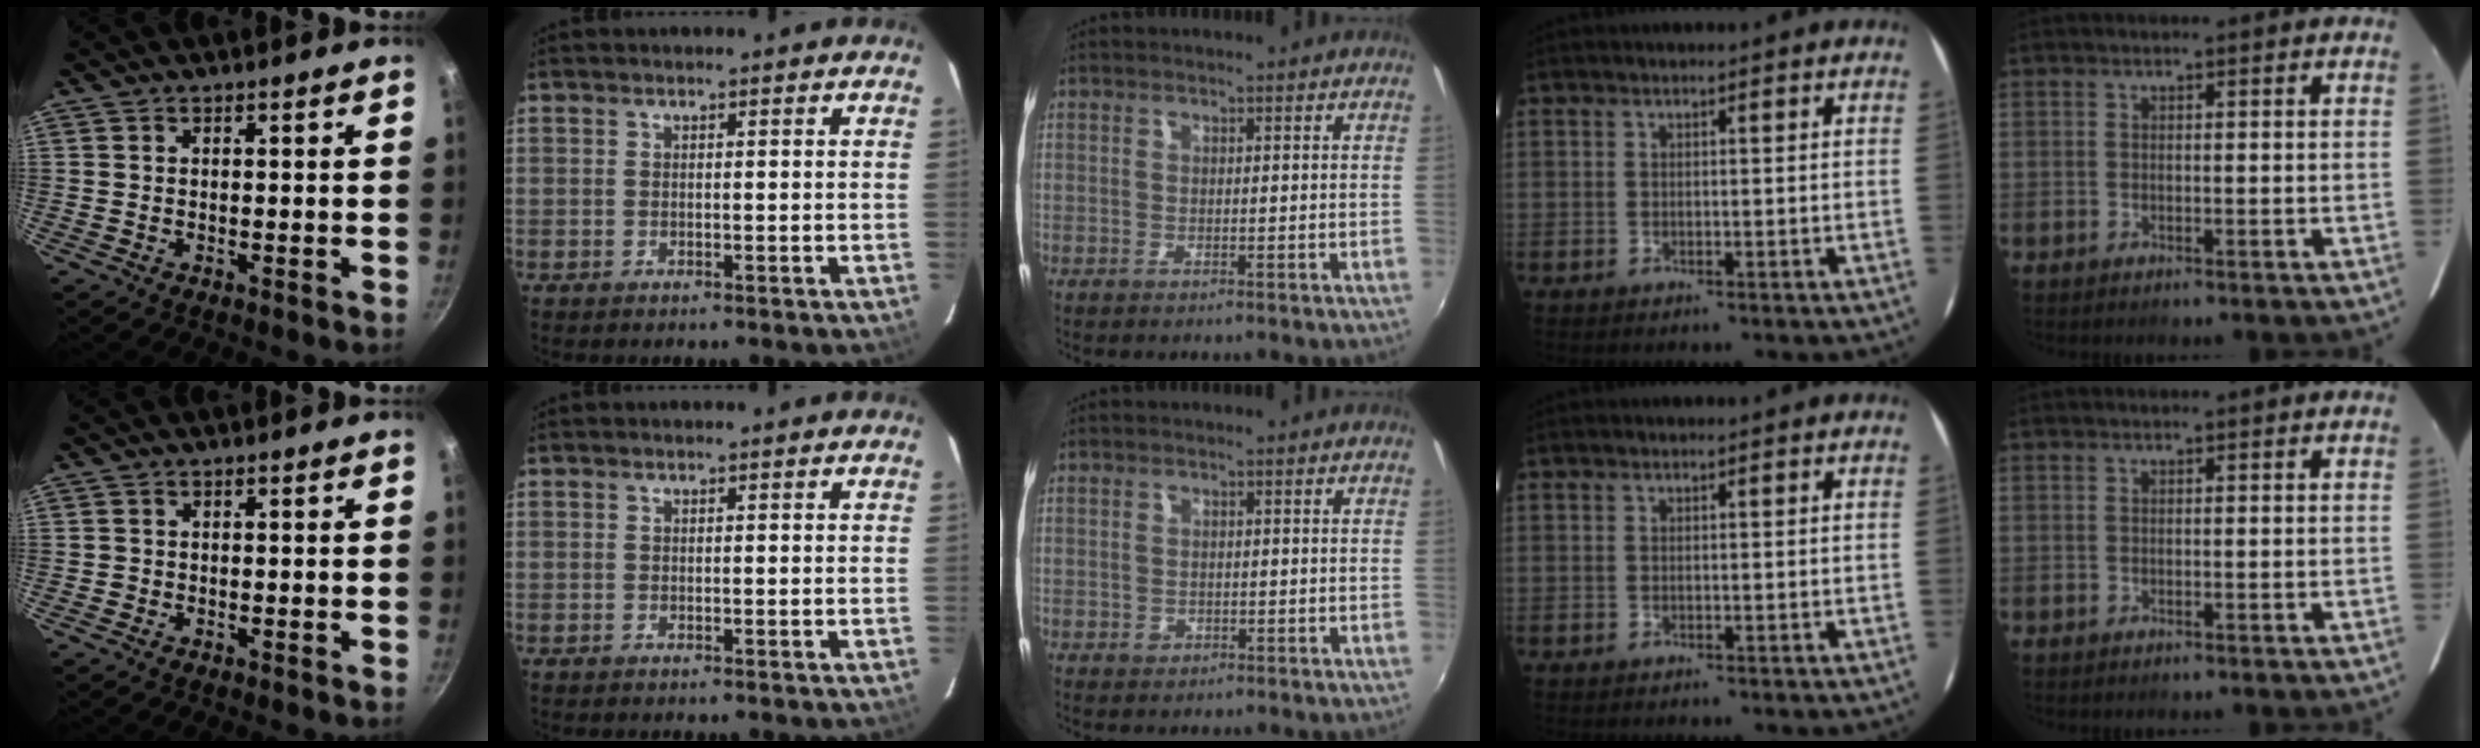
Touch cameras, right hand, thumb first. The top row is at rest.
{"thumb": {"total": 0.6, "force": [-0.2, 0.6, 0.0], "torque": [0.002, 0.002, -0.005]}, "middle": {"total": 1.2, "force": [-0.5, 1.1, 0.3], "torque": [-0.005, -0.002, -0.006]}}